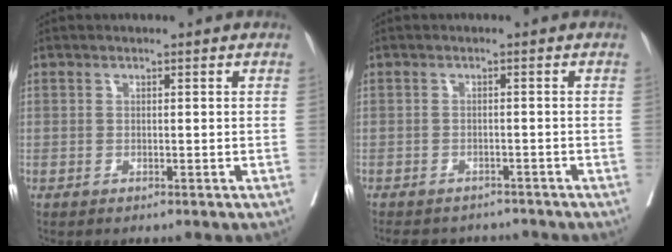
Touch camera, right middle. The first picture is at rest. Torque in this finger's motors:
{"motor_torque": [0.54, -0.56, 0.17, 0.01]}